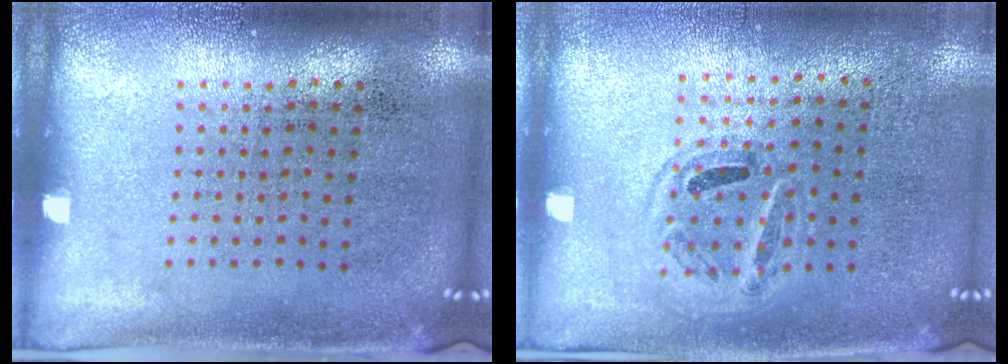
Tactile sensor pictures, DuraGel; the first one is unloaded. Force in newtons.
{"total": 0.9, "press": 0.9, "slide": 0.3}